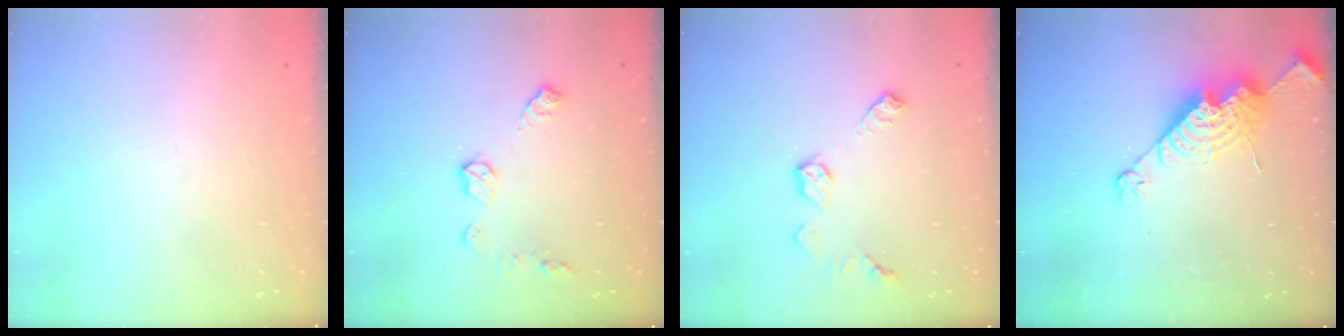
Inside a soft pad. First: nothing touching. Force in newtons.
{"total": 8.4, "press": 8.4, "slide": 0.3}
{"total": 9.0, "press": 9.0, "slide": 0.4}
{"total": 14.7, "press": 14.7, "slide": 1.2}